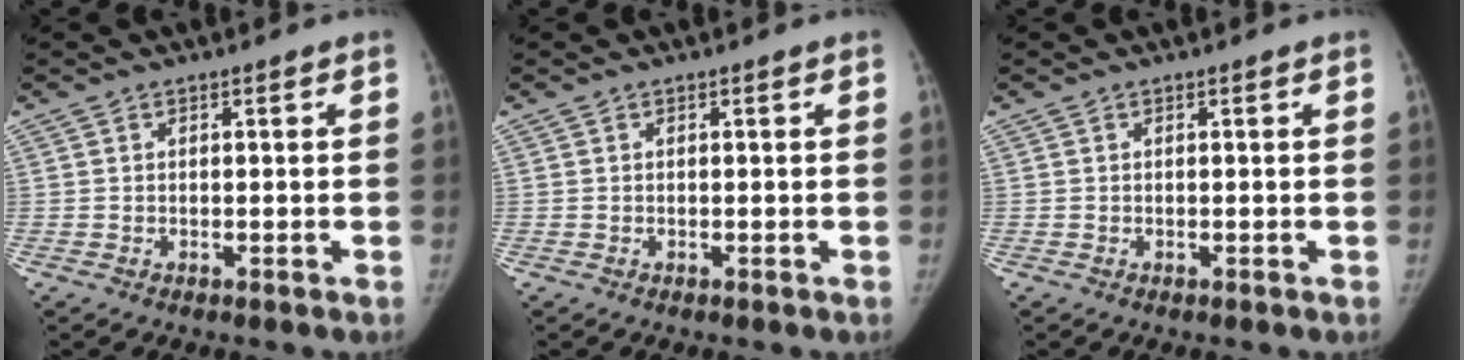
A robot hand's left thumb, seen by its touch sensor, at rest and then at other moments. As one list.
[{"total": 0.0}, {"total": 0.0}]